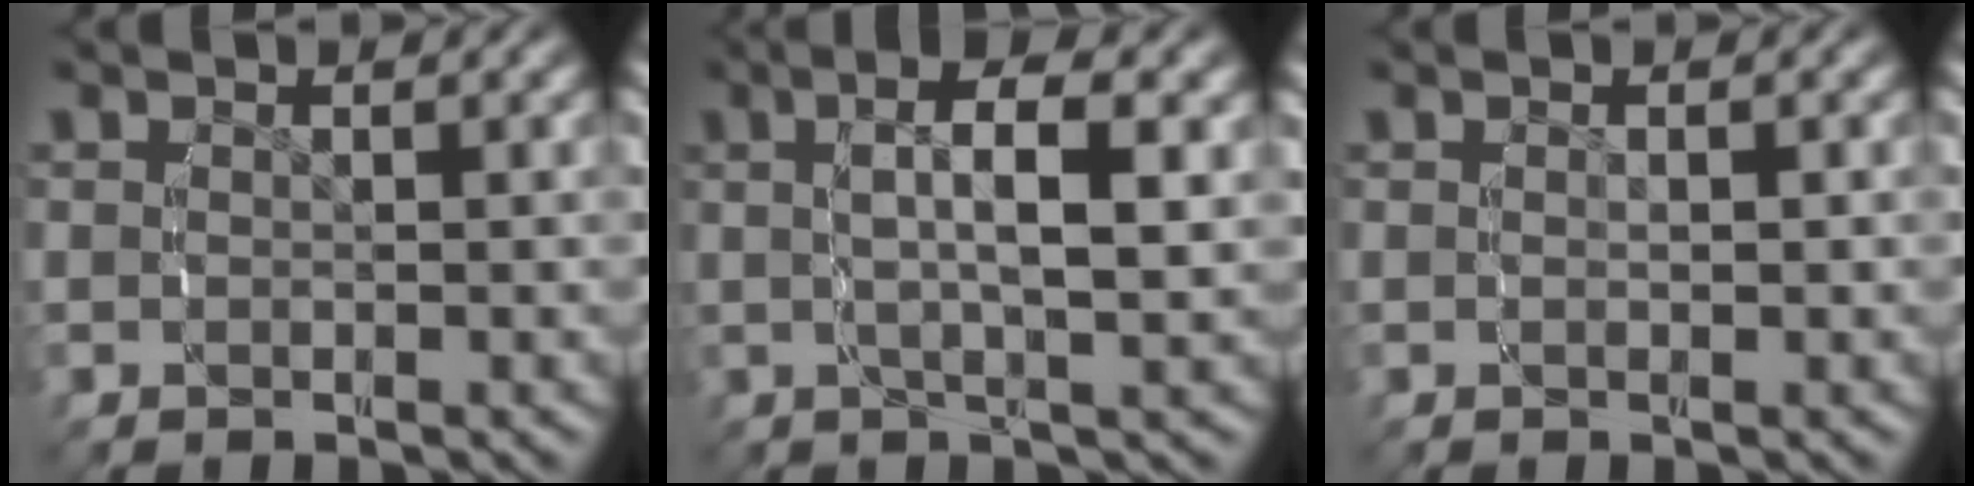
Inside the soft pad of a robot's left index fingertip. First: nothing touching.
{"total": 5.9, "force": [2.1, 1.3, 5.4], "torque": [-0.081, 0.015, 0.028]}
{"total": 0.8, "force": [0.0, 0.1, 0.8], "torque": [-0.013, -0.004, 0.004]}